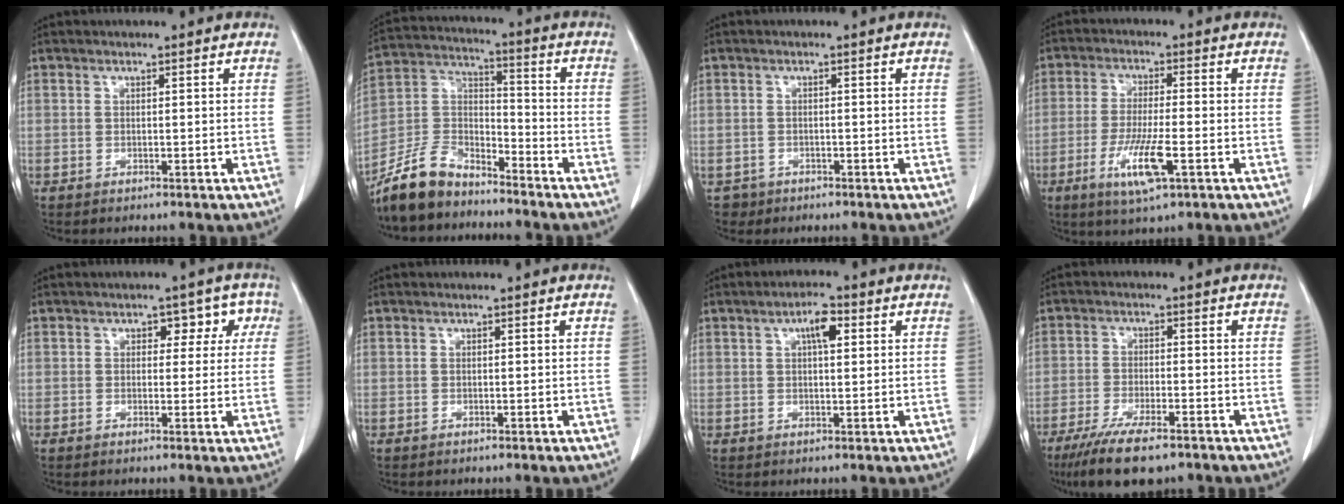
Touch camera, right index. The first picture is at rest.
{"total": 10.8, "force": [-9.6, 3.8, 3.0], "torque": [-0.076, 0.014, -0.186]}
{"total": 2.1, "force": [-1.1, 1.7, -0.3], "torque": [-0.004, 0.006, -0.020]}
{"total": 8.4, "force": [-3.3, 1.0, 7.7], "torque": [-0.149, -0.019, -0.057]}
{"total": 4.5, "force": [1.5, 3.2, 2.9], "torque": [-0.015, 0.024, 0.014]}
{"total": 0.0}
{"total": 4.0, "force": [1.5, 1.2, 3.5], "torque": [-0.062, 0.008, 0.024]}
{"total": 10.0, "force": [-7.3, 2.2, 6.5], "torque": [-0.110, -0.021, -0.116]}